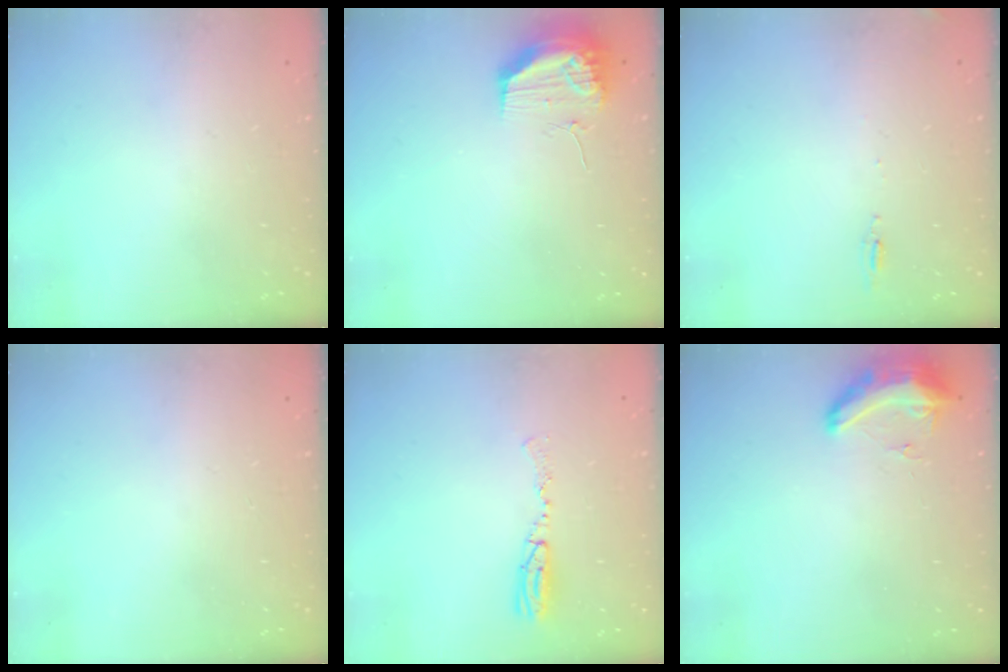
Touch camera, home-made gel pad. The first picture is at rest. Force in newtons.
{"total": 13.8, "press": 11.9, "slide": 6.9}
{"total": 5.0, "press": 4.7, "slide": 1.7}
{"total": 13.4, "press": 3.0, "slide": 13.1}
{"total": 5.6, "press": 5.3, "slide": 1.9}
{"total": 14.6, "press": 10.5, "slide": 10.2}